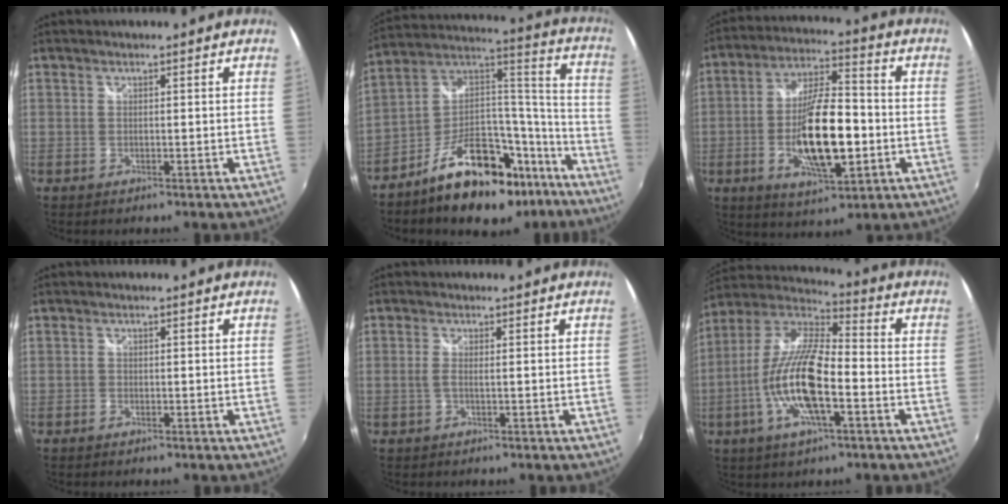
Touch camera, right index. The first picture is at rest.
{"total": 23.0, "force": [-15.1, 11.1, 13.3], "torque": [-0.212, 0.059, -0.218]}
{"total": 15.9, "force": [-3.3, 5.1, 14.7], "torque": [-0.274, 0.002, -0.054]}
{"total": 0.7, "force": [-0.5, 0.4, 0.1], "torque": [-0.003, 0.000, -0.011]}
{"total": 1.1, "force": [0.0, -0.1, 1.1], "torque": [-0.024, 0.004, -0.002]}
{"total": 16.4, "force": [-4.9, 4.7, 14.9], "torque": [-0.299, -0.003, -0.099]}